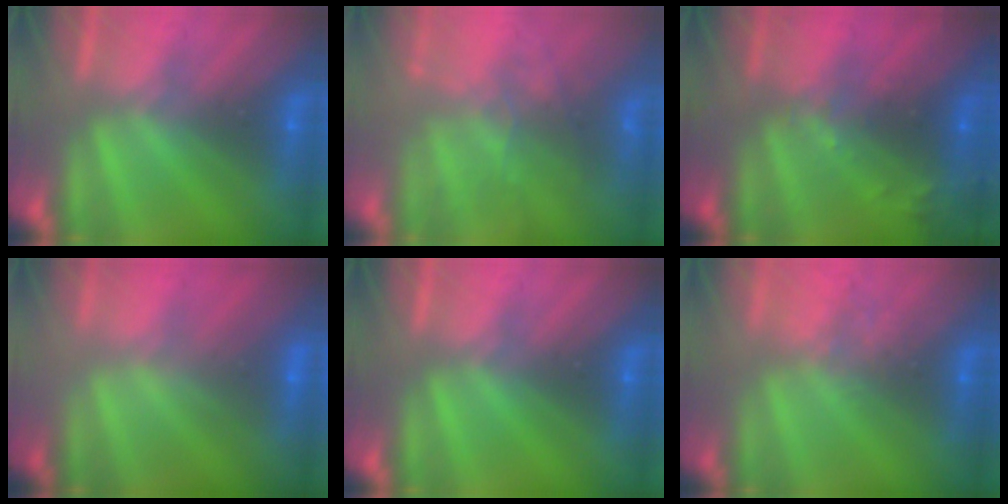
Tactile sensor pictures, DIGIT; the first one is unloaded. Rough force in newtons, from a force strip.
{"total": 8.7}
{"total": 6.4}
{"total": 2.3}
{"total": 0.0}
{"total": 2.2}